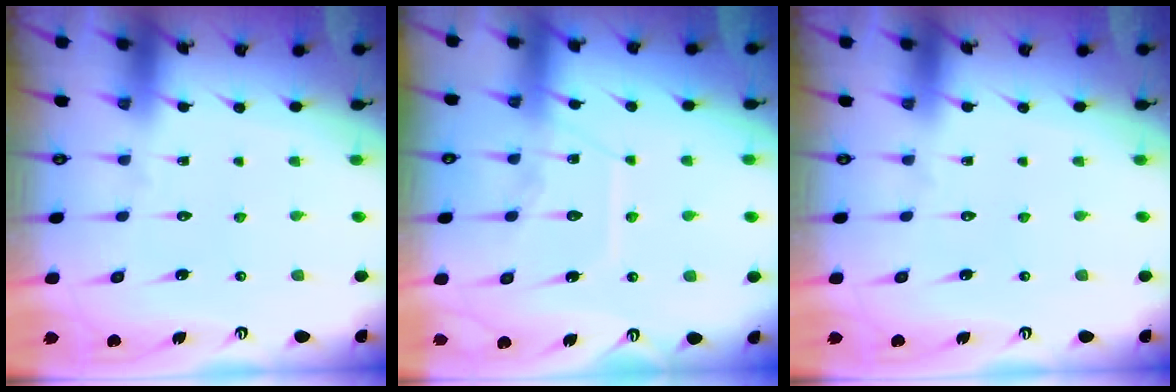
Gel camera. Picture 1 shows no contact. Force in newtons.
{"total": 9.5, "press": 9.4, "slide": 0.9}
{"total": 0.0}